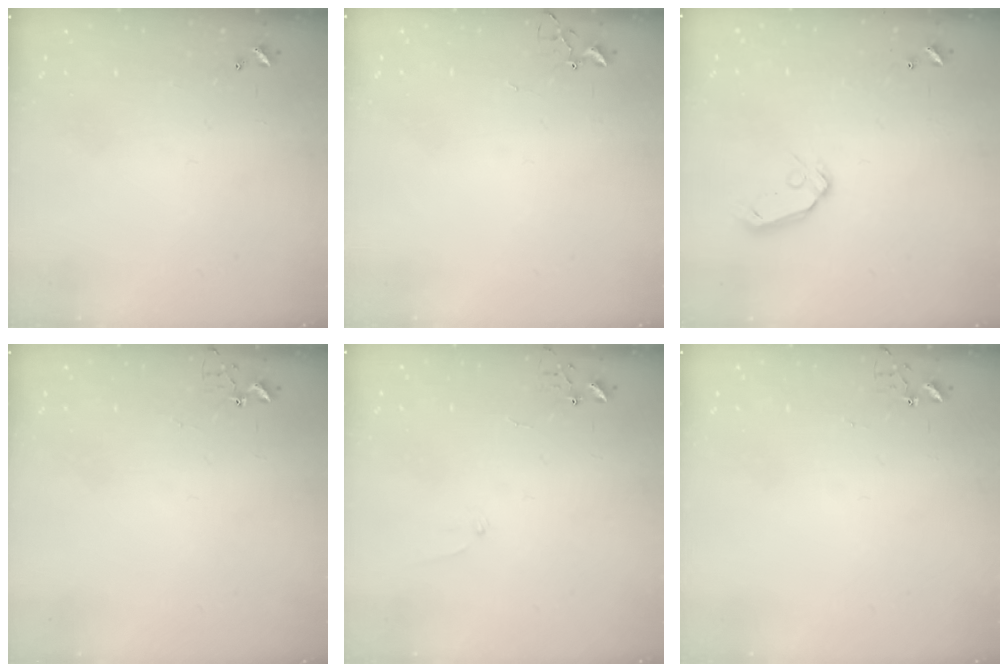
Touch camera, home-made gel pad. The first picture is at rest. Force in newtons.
{"total": 5.1, "press": 5.1, "slide": 0.3}
{"total": 8.0, "press": 8.0, "slide": 1.0}
{"total": 2.7, "press": 2.7, "slide": 0.2}
{"total": 5.5, "press": 5.5, "slide": 0.6}
{"total": 5.0, "press": 5.0, "slide": 0.3}